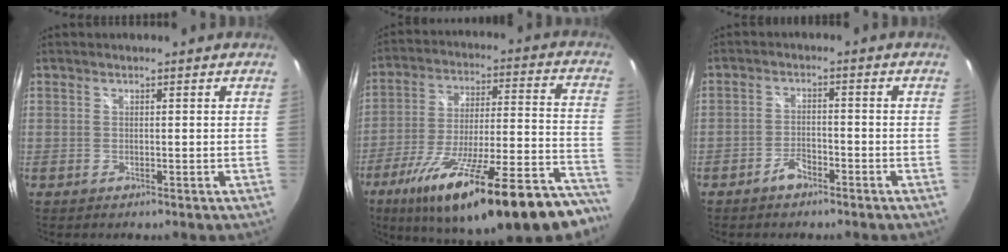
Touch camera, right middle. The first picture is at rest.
{"total": 32.7, "force": [-24.6, 6.5, 20.5], "torque": [-0.301, -0.056, -0.353]}
{"total": 3.3, "force": [-2.6, 1.5, 1.5], "torque": [-0.038, 0.005, -0.043]}